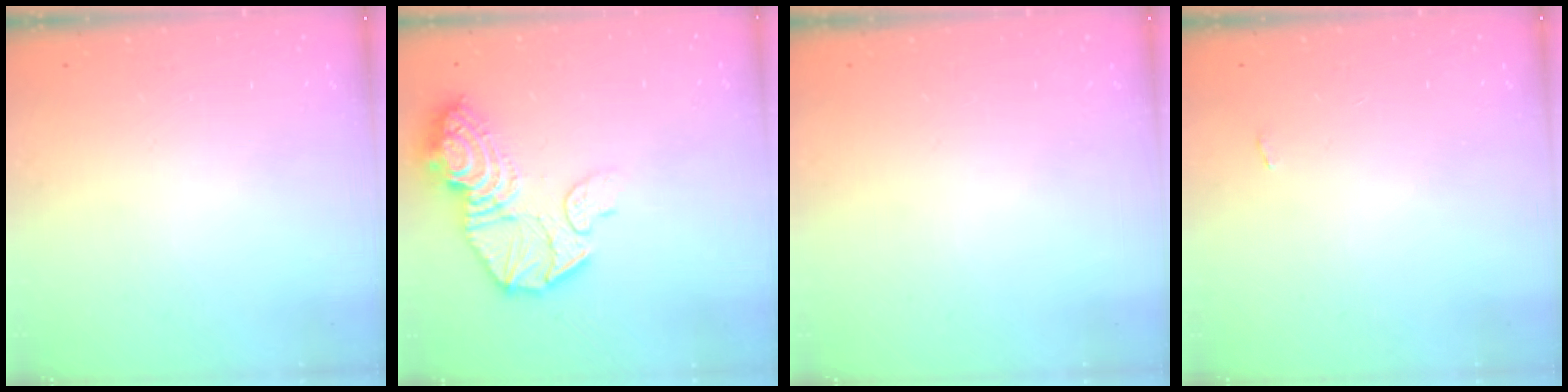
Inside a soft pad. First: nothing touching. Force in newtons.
{"total": 16.1, "press": 16.0, "slide": 1.4}
{"total": 0.0}
{"total": 2.3, "press": 2.3, "slide": 0.3}